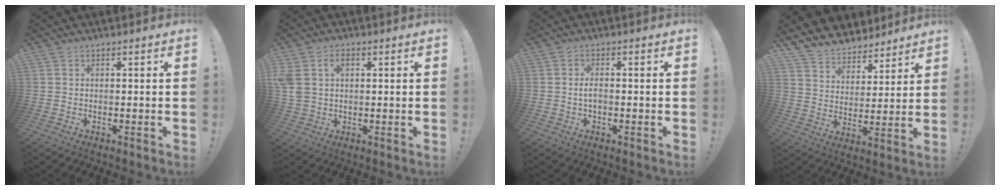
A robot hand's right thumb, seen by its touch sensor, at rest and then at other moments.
{"total": 6.0, "force": [1.7, 4.3, 3.8], "torque": [-0.080, 0.003, 0.031]}
{"total": 2.4, "force": [-0.6, 1.0, 2.1], "torque": [-0.045, 0.001, -0.013]}
{"total": 7.7, "force": [6.4, 4.3, 0.7], "torque": [-0.022, -0.065, 0.127]}